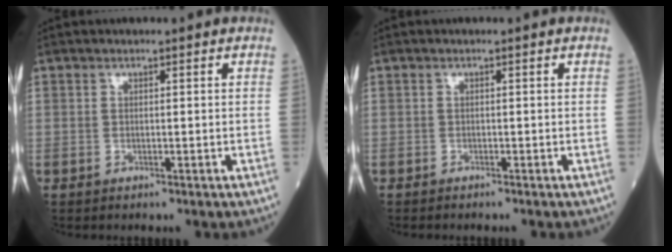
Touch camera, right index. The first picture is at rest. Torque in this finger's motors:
{"motor_torque": [0.04, 0.09, 0.01, -0.01]}